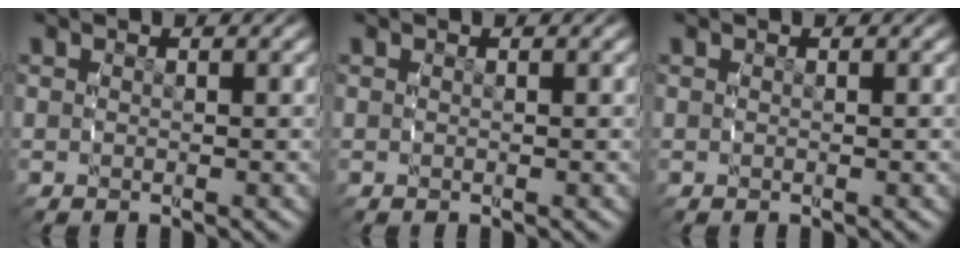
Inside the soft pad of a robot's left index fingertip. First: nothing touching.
{"total": 0.0}
{"total": 0.0}